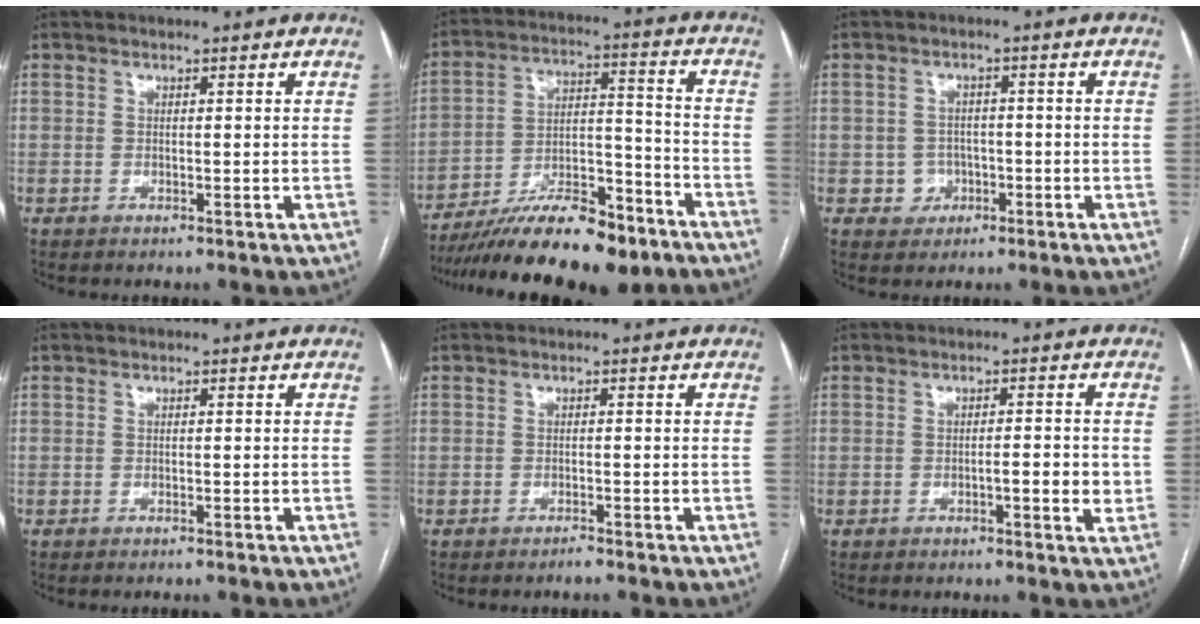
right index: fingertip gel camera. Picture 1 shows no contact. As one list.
[{"total": 18.5, "force": [-14.6, 4.4, 10.5], "torque": [-0.160, 0.015, -0.245]}, {"total": 3.3, "force": [-1.1, 3.1, 0.4], "torque": [0.005, 0.011, -0.012]}, {"total": 1.0, "force": [-0.9, 0.1, 0.4], "torque": [-0.009, -0.002, -0.011]}, {"total": 1.2, "force": [-1.1, 0.0, 0.5], "torque": [-0.010, -0.001, -0.018]}, {"total": 3.6, "force": [-0.9, 0.6, 3.5], "torque": [-0.053, 0.001, -0.012]}]